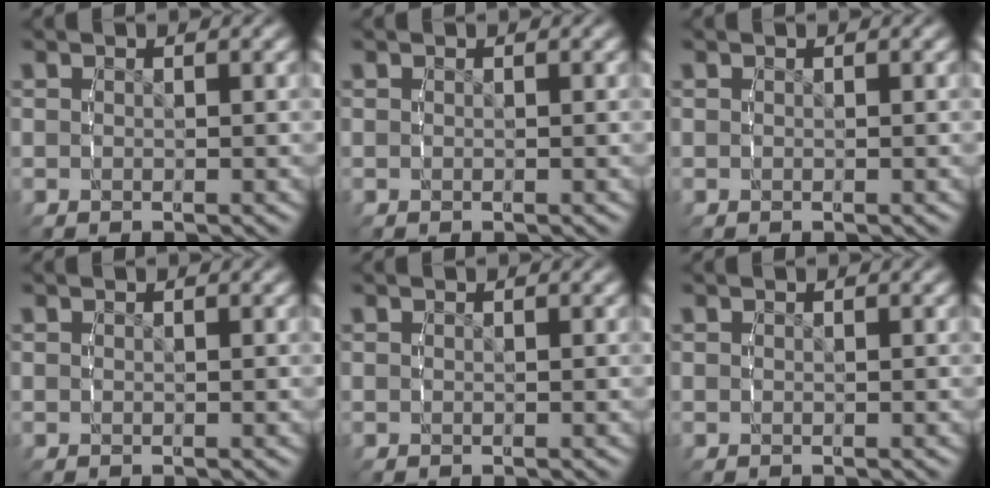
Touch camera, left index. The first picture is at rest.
{"total": 0.0}
{"total": 0.0}
{"total": 0.0}
{"total": 0.0}
{"total": 0.0}